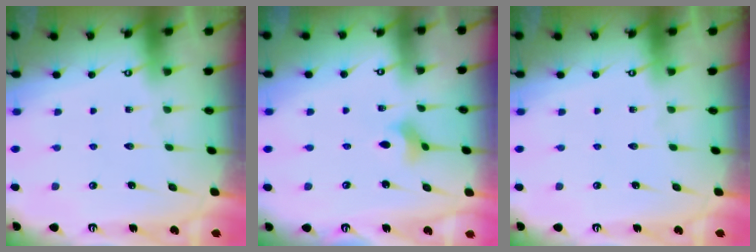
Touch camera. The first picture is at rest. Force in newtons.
{"total": 2.7, "press": 2.7, "slide": 0.5}
{"total": 0.0}